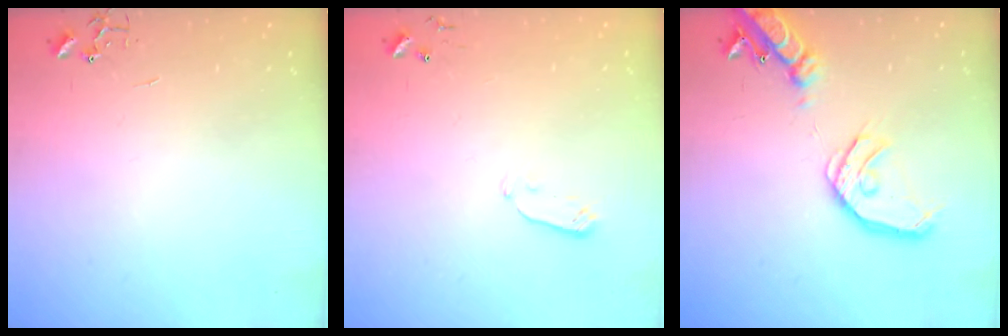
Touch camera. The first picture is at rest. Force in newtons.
{"total": 2.9, "press": 2.9, "slide": 0.4}
{"total": 18.8, "press": 18.6, "slide": 3.0}